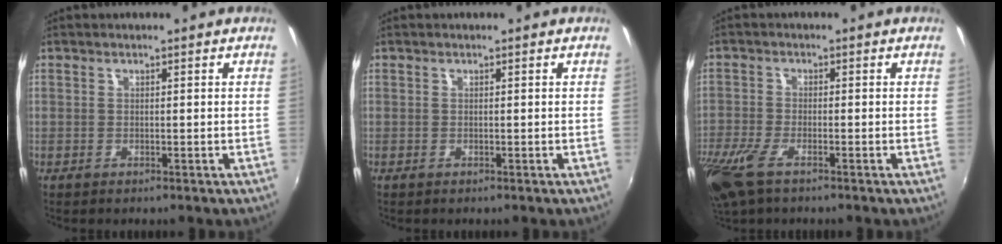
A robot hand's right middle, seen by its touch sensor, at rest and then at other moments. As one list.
[{"total": 0.0}, {"total": 9.8, "force": [-6.1, 3.7, 6.7], "torque": [-0.165, -0.036, -0.120]}]